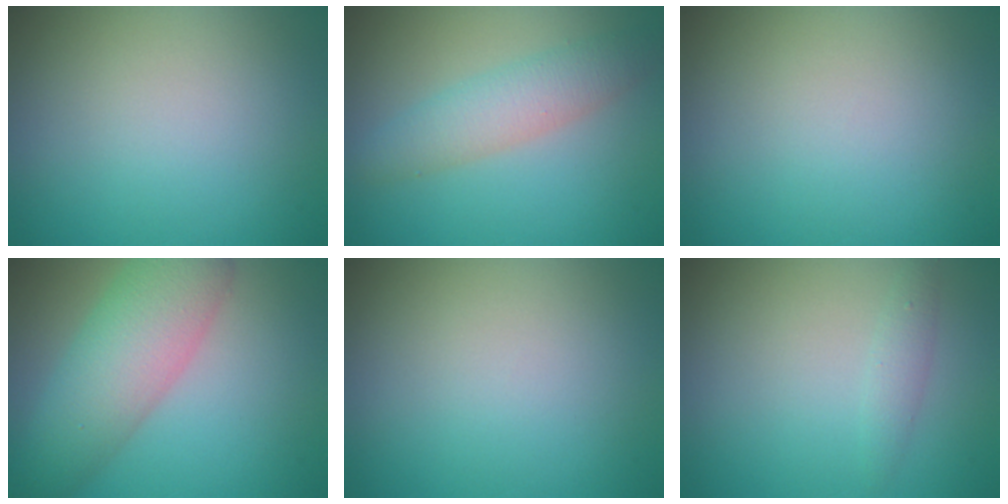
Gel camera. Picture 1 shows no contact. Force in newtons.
{"total": 3.7, "press": 3.7, "slide": 0.1}
{"total": 0.0}
{"total": 7.3, "press": 7.3, "slide": 0.3}
{"total": 0.0}
{"total": 1.3, "press": 1.3, "slide": 0.0}